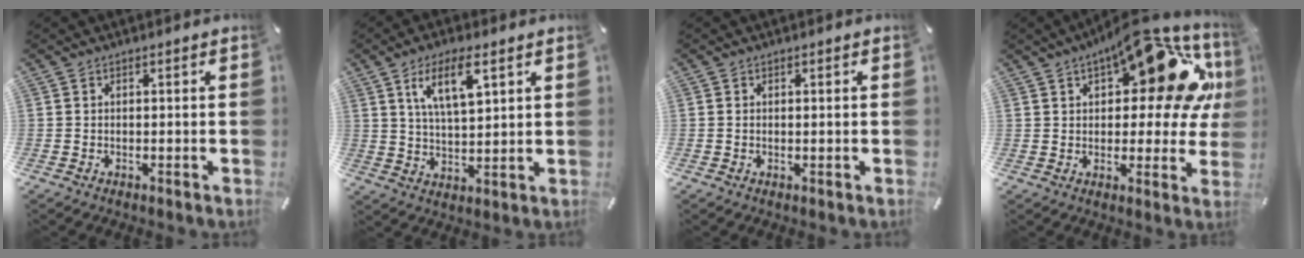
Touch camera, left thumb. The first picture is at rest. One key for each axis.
{"total": 10.0, "fx": 5.1, "fy": 3.8, "fz": 7.7, "tx": -0.138, "ty": -0.004, "tz": 0.085}
{"total": 0.7, "fx": 0.0, "fy": 0.3, "fz": 0.6, "tx": -0.013, "ty": 0.000, "tz": 0.000}
{"total": 19.7, "fx": 9.1, "fy": 9.3, "fz": 14.8, "tx": -0.190, "ty": -0.053, "tz": 0.145}